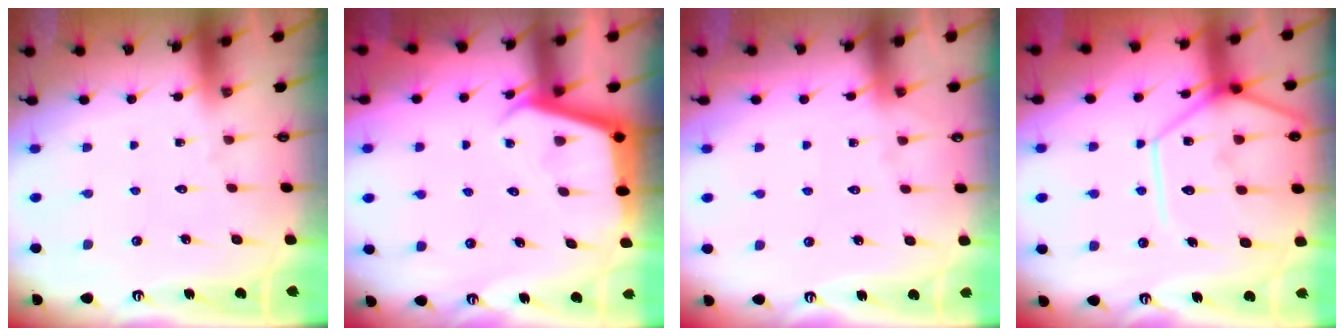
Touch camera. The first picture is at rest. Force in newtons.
{"total": 3.9, "press": 3.9, "slide": 0.2}
{"total": 3.9, "press": 3.8, "slide": 0.6}
{"total": 17.2, "press": 17.1, "slide": 1.6}